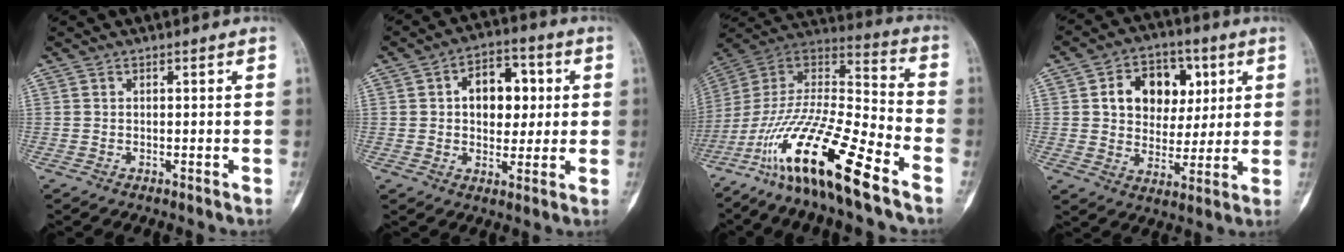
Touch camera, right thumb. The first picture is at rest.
{"total": 10.8, "force": [1.9, 7.2, 7.8], "torque": [-0.068, 0.007, 0.026]}
{"total": 24.4, "force": [-14.1, 5.1, 19.3], "torque": [-0.407, 0.043, -0.260]}
{"total": 13.5, "force": [4.0, 10.1, 8.1], "torque": [-0.071, -0.001, 0.066]}